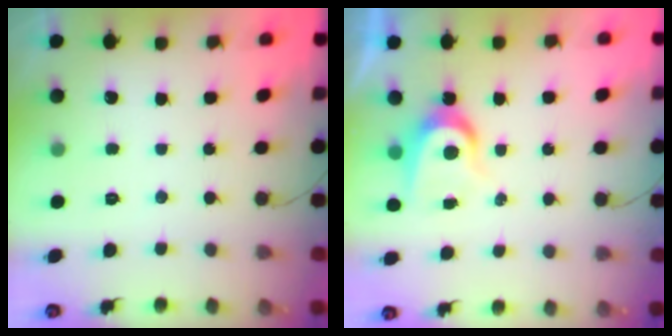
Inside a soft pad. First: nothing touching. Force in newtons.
{"total": 6.4, "press": 6.4, "slide": 0.4}